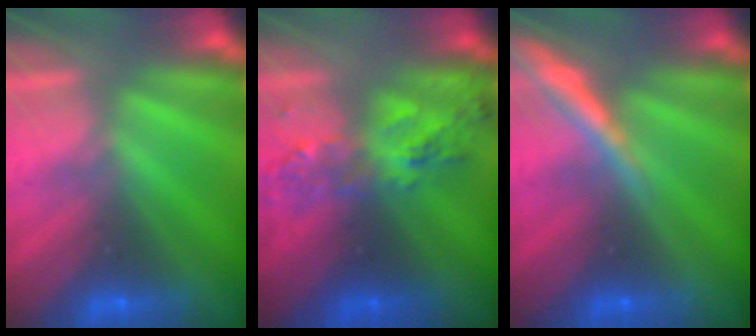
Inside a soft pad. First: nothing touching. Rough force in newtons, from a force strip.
{"total": 7.4}
{"total": 3.1}